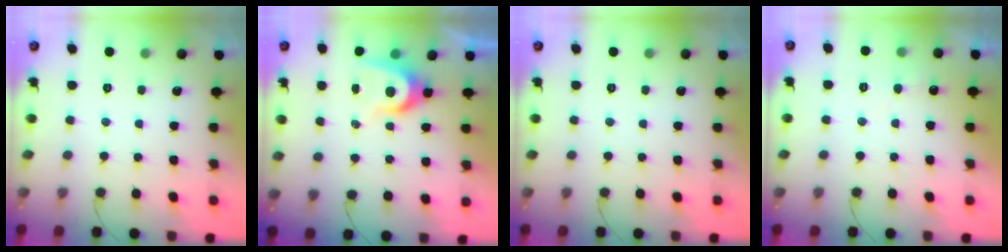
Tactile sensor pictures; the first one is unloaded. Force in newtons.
{"total": 7.7, "press": 7.7, "slide": 0.5}
{"total": 0.0}
{"total": 5.7, "press": 5.7, "slide": 0.6}